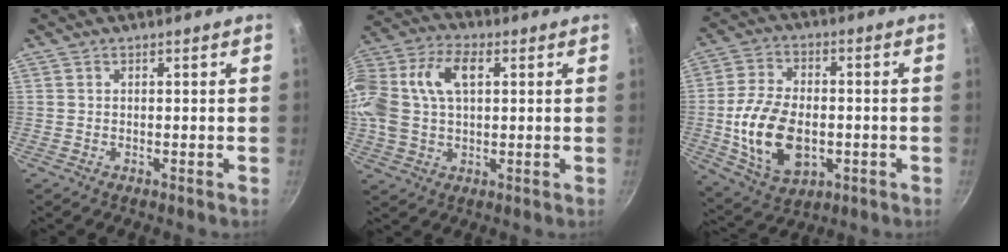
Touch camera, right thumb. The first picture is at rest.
{"total": 18.3, "force": [3.9, 11.0, 14.0], "torque": [-0.328, 0.030, 0.067]}
{"total": 16.0, "force": [-2.5, 9.9, 12.3], "torque": [-0.216, 0.005, -0.034]}